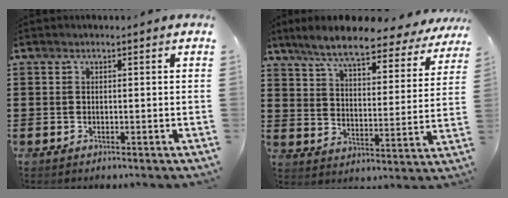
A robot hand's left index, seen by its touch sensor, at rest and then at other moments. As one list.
[{"total": 8.3, "force": [7.3, 0.8, 3.9], "torque": [-0.105, -0.035, 0.125]}]